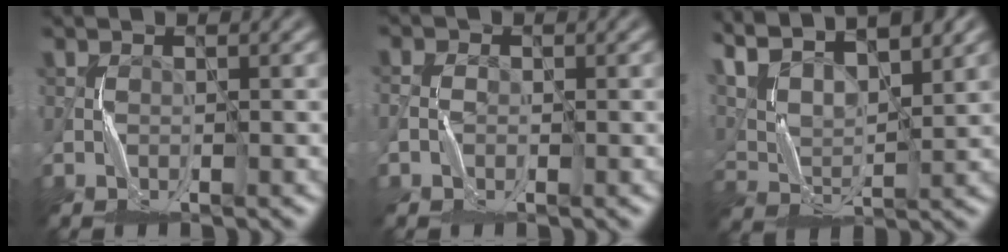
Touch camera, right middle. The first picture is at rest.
{"total": 1.2, "force": [-0.4, 0.9, 0.7], "torque": [-0.014, 0.004, -0.011]}
{"total": 11.0, "force": [8.0, 3.5, 6.7], "torque": [-0.163, 0.020, 0.132]}